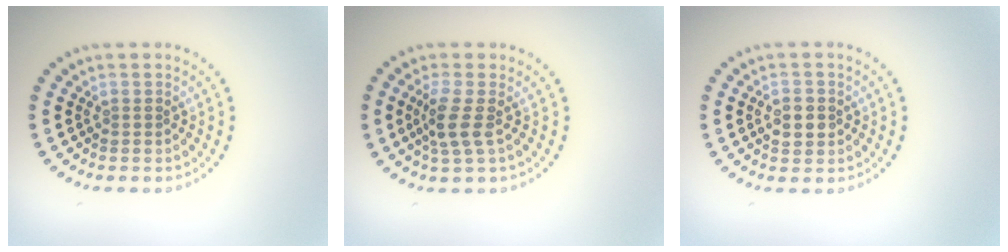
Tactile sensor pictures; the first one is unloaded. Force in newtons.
{"total": 2.6, "press": 2.0, "slide": 1.6}
{"total": 2.6, "press": 2.6, "slide": 0.2}